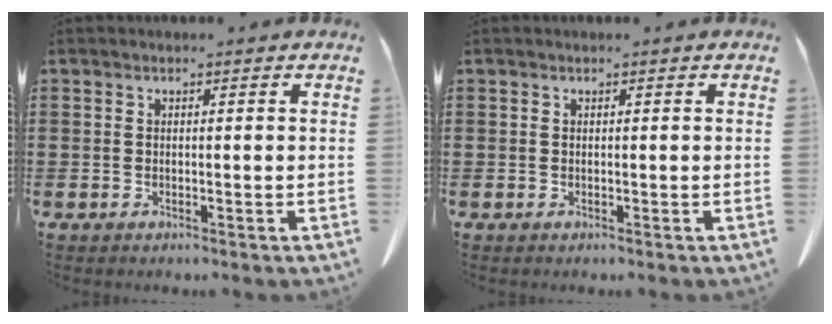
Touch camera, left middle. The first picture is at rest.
{"total": 0.0}